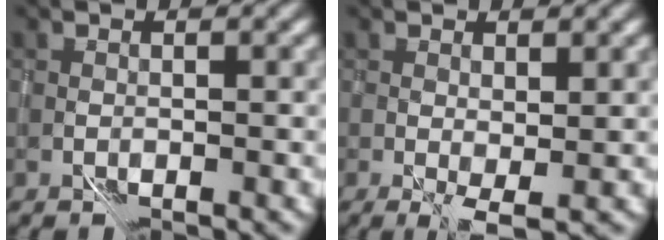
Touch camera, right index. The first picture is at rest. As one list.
[{"total": 1.7, "force": [0.9, 0.0, 1.4], "torque": [-0.030, -0.001, 0.017]}]